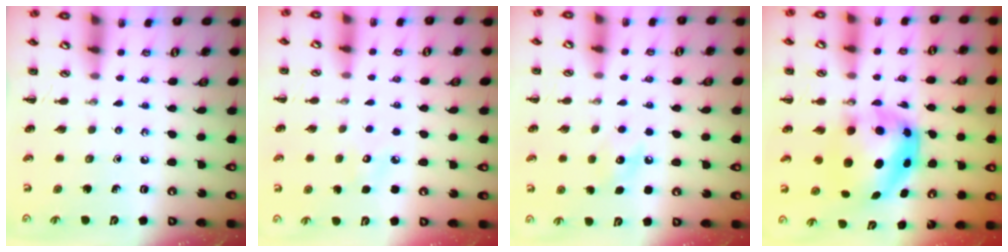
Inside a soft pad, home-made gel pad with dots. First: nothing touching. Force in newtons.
{"total": 5.0, "press": 4.8, "slide": 1.2}
{"total": 7.5, "press": 7.3, "slide": 1.9}
{"total": 7.0, "press": 6.8, "slide": 1.9}